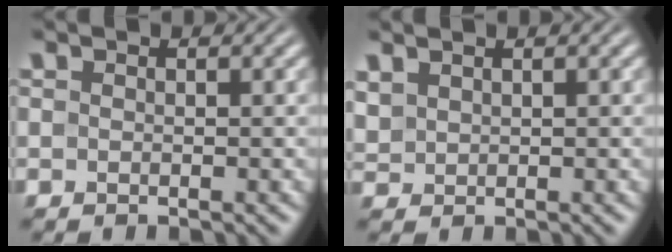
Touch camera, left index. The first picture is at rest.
{"total": 1.3, "force": [1.0, 0.7, 0.4], "torque": [-0.015, 0.003, 0.027]}